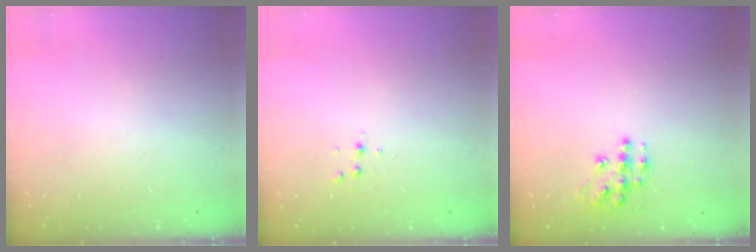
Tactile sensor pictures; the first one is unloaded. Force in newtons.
{"total": 4.1, "press": 4.0, "slide": 1.1}
{"total": 11.4, "press": 11.4, "slide": 0.8}